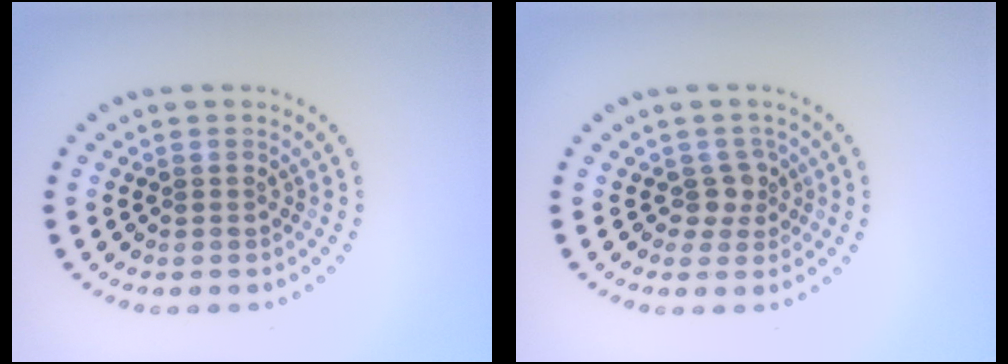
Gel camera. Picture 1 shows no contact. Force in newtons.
{"total": 1.9, "press": 1.4, "slide": 1.3}